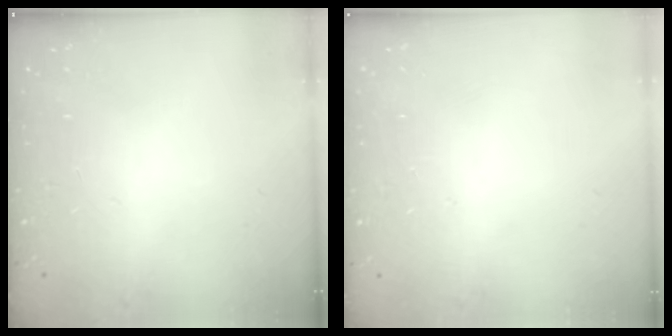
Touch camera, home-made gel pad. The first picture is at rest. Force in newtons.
{"total": 0.0}